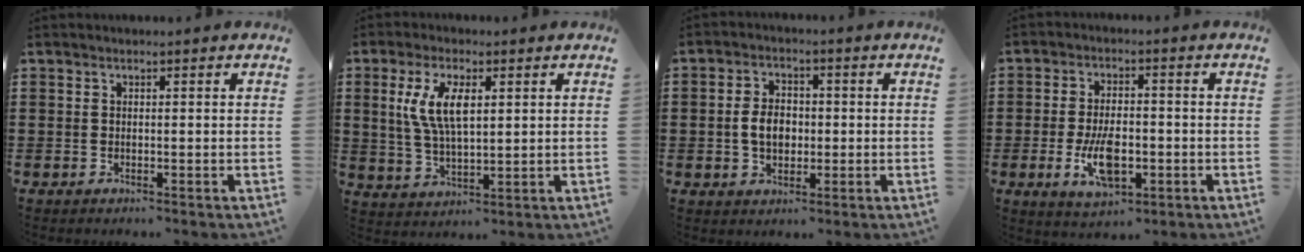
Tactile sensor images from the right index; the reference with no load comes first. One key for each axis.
{"total": 7.3, "fx": 2.2, "fy": 2.8, "fz": 6.3, "tx": -0.137, "ty": 0.005, "tz": 0.036}
{"total": 4.4, "fx": -0.3, "fy": 2.9, "fz": 3.3, "tx": -0.065, "ty": 0.004, "tz": -0.011}
{"total": 8.9, "fx": -2.4, "fy": 4.5, "fz": 7.2, "tx": -0.137, "ty": -0.008, "tz": -0.047}